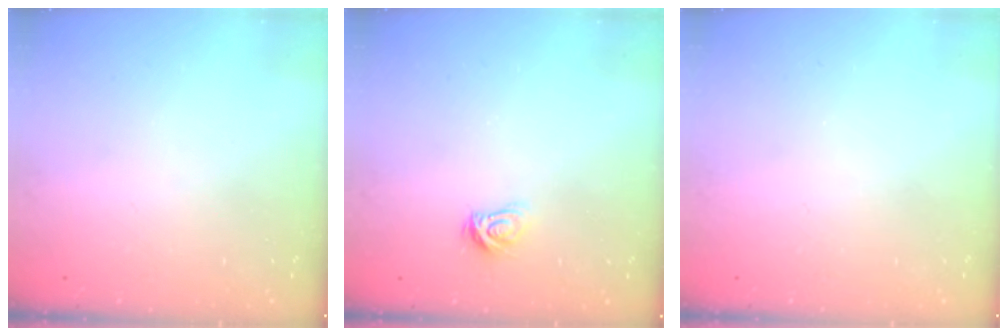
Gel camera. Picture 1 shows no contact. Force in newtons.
{"total": 4.9, "press": 4.9, "slide": 0.5}
{"total": 0.0}